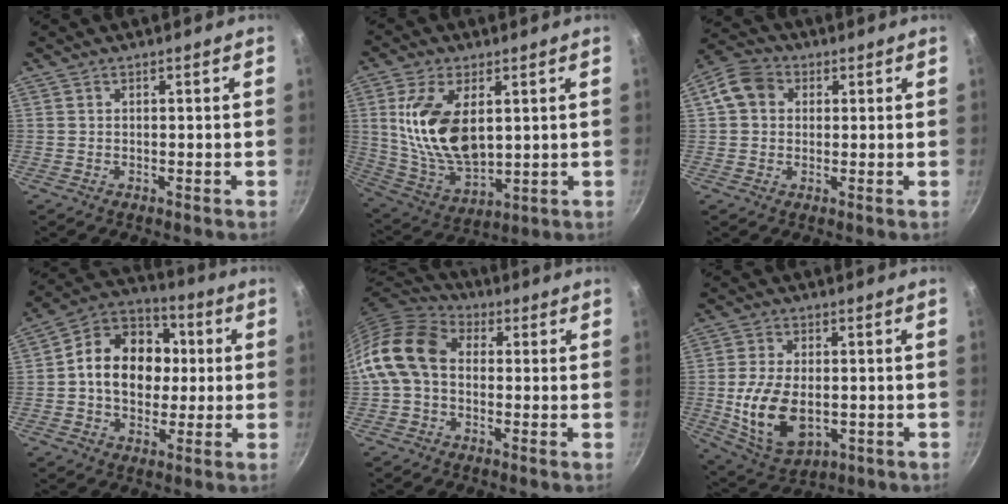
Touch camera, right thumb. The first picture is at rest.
{"total": 16.3, "force": [3.5, 8.9, 13.2], "torque": [-0.239, -0.029, 0.079]}
{"total": 7.3, "force": [1.5, 6.1, 3.7], "torque": [-0.045, 0.013, 0.011]}
{"total": 16.2, "force": [0.6, 12.6, 10.1], "torque": [-0.129, 0.026, -0.007]}
{"total": 13.3, "force": [0.2, 9.9, 9.0], "torque": [-0.150, 0.030, -0.018]}
{"total": 13.7, "force": [-1.8, 8.3, 10.7], "torque": [-0.195, -0.004, -0.020]}